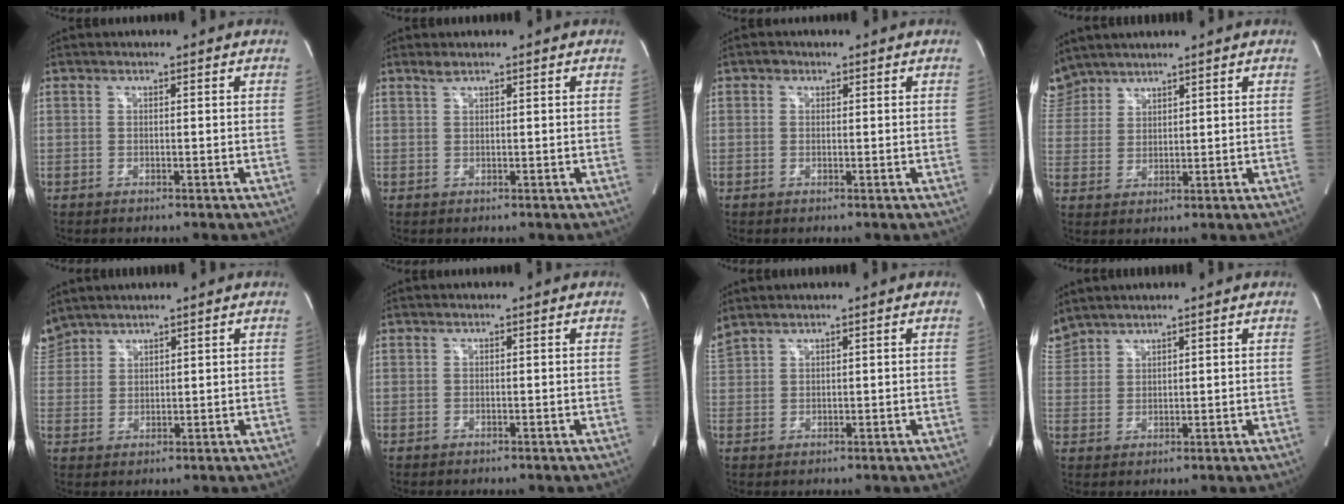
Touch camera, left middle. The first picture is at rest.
{"total": 1.0, "force": [0.9, -0.1, 0.4], "torque": [-0.015, 0.003, 0.022]}
{"total": 0.9, "force": [0.5, 0.7, 0.3], "torque": [-0.003, 0.001, 0.007]}
{"total": 6.4, "force": [5.9, 2.6, 0.2], "torque": [-0.011, 0.016, 0.127]}
{"total": 4.7, "force": [4.5, 1.4, 0.2], "torque": [-0.012, 0.018, 0.097]}
{"total": 0.0}
{"total": 3.0, "force": [2.7, 0.0, 1.2], "torque": [-0.043, 0.022, 0.066]}
{"total": 4.6, "force": [4.5, 0.8, 0.7], "torque": [-0.025, 0.024, 0.095]}